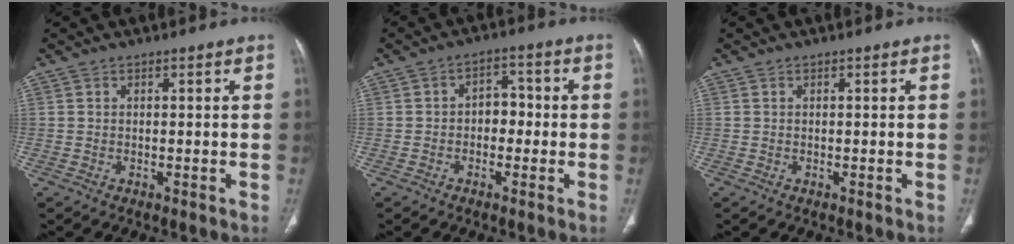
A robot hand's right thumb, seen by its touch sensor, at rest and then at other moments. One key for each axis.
{"total": 4.5, "fx": -0.7, "fy": 3.3, "fz": 2.9, "tx": -0.015, "ty": 0.021, "tz": -0.020}
{"total": 0.0}